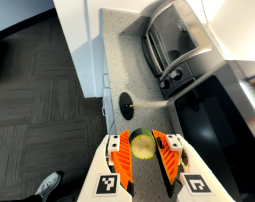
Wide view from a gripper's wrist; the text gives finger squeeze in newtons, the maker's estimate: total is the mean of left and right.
{"total": 9.7, "left": 9.7, "right": 9.8}